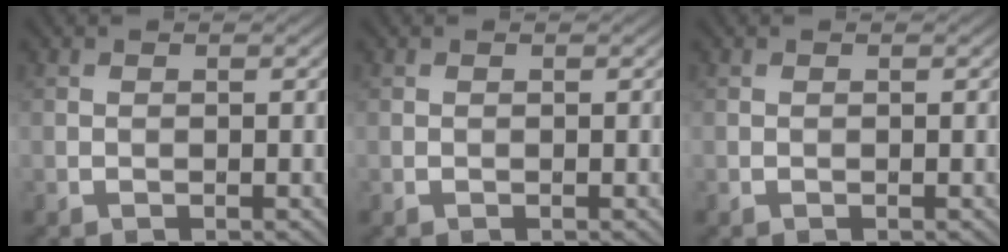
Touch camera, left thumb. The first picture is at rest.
{"total": 0.0}
{"total": 0.0}